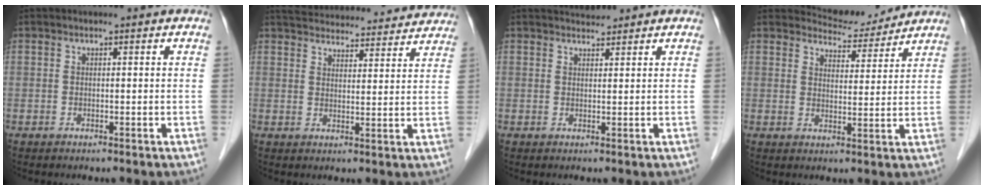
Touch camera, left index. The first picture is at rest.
{"total": 22.3, "force": [21.2, 4.2, 5.7], "torque": [-0.092, 0.013, 0.271]}
{"total": 2.6, "force": [2.6, 0.4, 0.2], "torque": [-0.007, 0.014, 0.045]}
{"total": 6.2, "force": [6.1, 1.0, -0.3], "torque": [-0.001, -0.002, 0.085]}